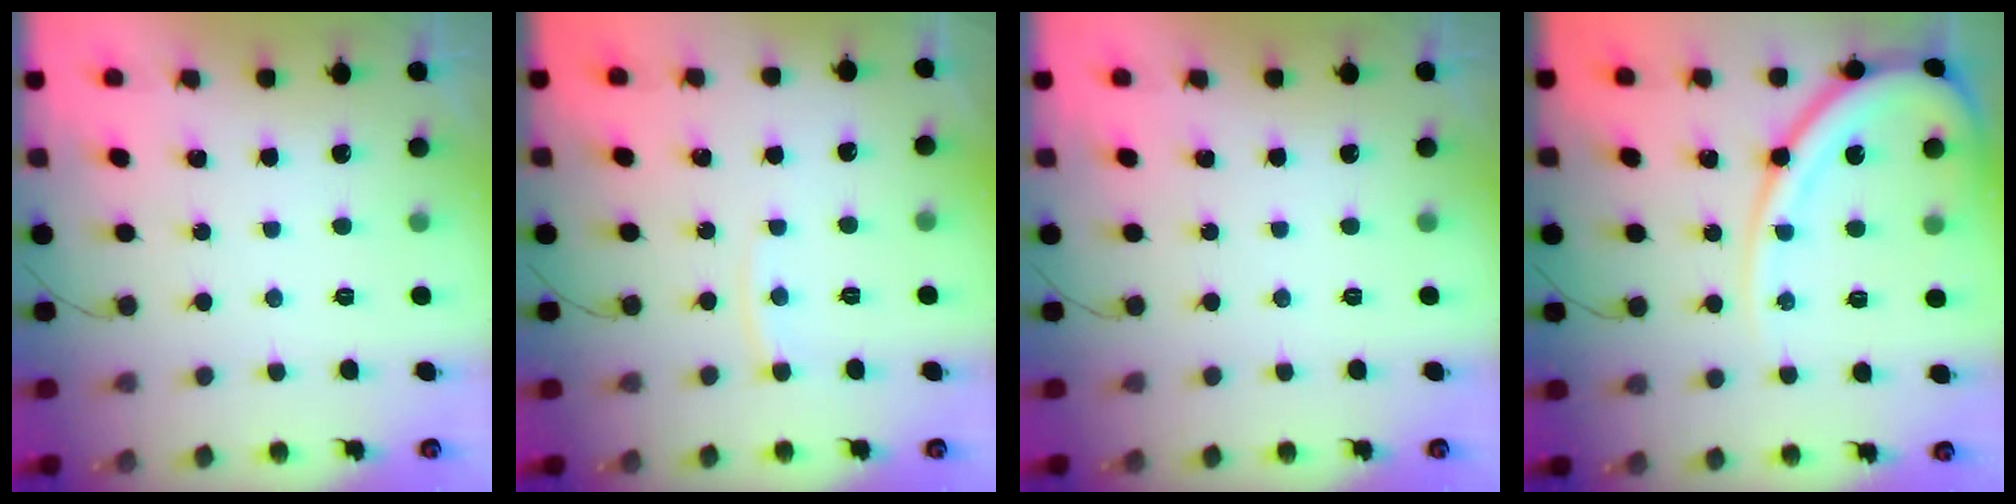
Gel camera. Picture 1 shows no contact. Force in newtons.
{"total": 3.7, "press": 3.7, "slide": 0.3}
{"total": 0.0}
{"total": 14.8, "press": 14.7, "slide": 1.8}